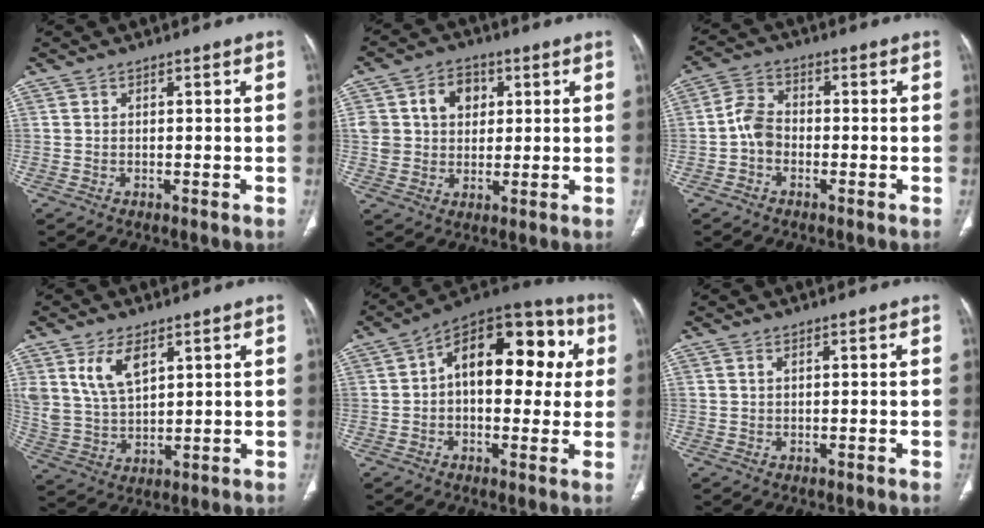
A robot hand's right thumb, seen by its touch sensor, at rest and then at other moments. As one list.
[{"total": 9.5, "force": [2.6, 7.6, 5.0], "torque": [-0.045, 0.000, 0.045]}, {"total": 5.4, "force": [-1.4, 4.0, 3.3], "torque": [-0.055, 0.019, -0.037]}, {"total": 8.9, "force": [4.5, 4.6, 6.1], "torque": [-0.112, -0.019, 0.101]}, {"total": 19.4, "force": [3.2, 11.0, 15.7], "torque": [-0.177, 0.038, 0.034]}, {"total": 0.5, "force": [0.3, 0.2, 0.4], "torque": [-0.009, 0.003, 0.007]}]